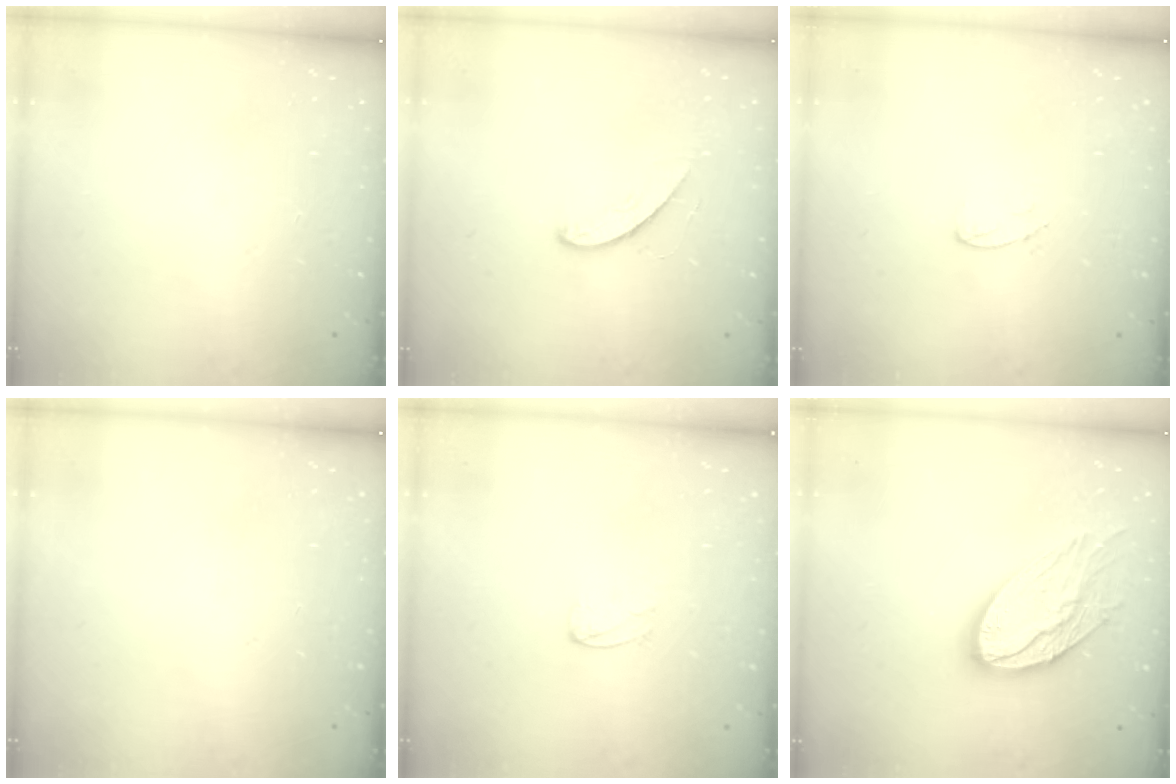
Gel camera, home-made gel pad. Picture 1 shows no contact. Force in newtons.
{"total": 5.1, "press": 5.1, "slide": 0.2}
{"total": 4.7, "press": 4.6, "slide": 0.4}
{"total": 0.0}
{"total": 2.0, "press": 2.0, "slide": 0.2}
{"total": 15.0, "press": 15.0, "slide": 1.0}